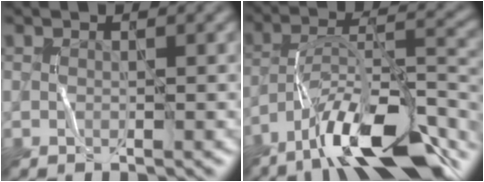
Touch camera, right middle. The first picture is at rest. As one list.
[{"total": 13.1, "force": [-9.9, 3.2, 7.9], "torque": [-0.134, 0.023, -0.171]}]